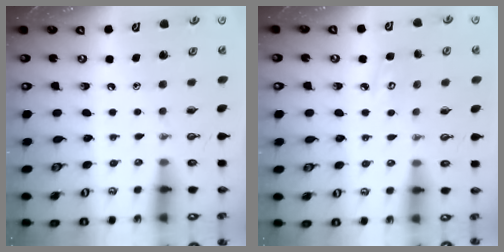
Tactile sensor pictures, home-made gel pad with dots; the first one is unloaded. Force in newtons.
{"total": 4.6, "press": 4.6, "slide": 0.4}